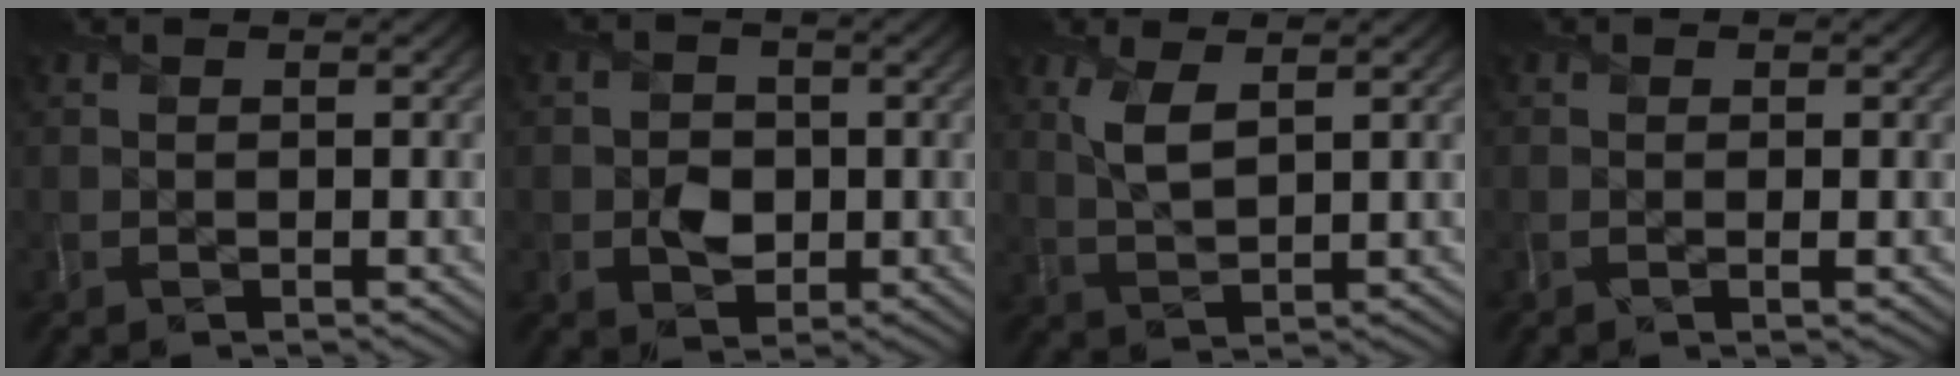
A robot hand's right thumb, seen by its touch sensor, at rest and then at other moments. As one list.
[{"total": 3.3, "force": [-0.6, 2.9, 1.5], "torque": [-0.029, -0.007, -0.014]}, {"total": 3.9, "force": [1.8, 1.5, 3.1], "torque": [-0.079, -0.002, 0.038]}, {"total": 0.6, "force": [0.0, -0.1, 0.6], "torque": [-0.013, 0.000, -0.002]}]